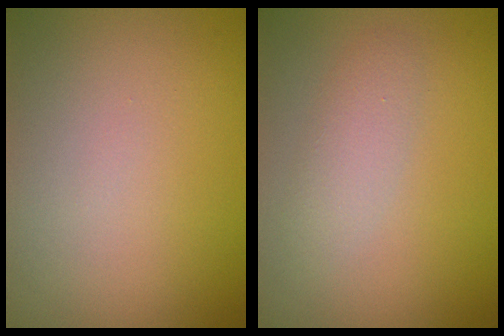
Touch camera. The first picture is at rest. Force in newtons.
{"total": 1.9, "press": 1.9, "slide": 0.1}